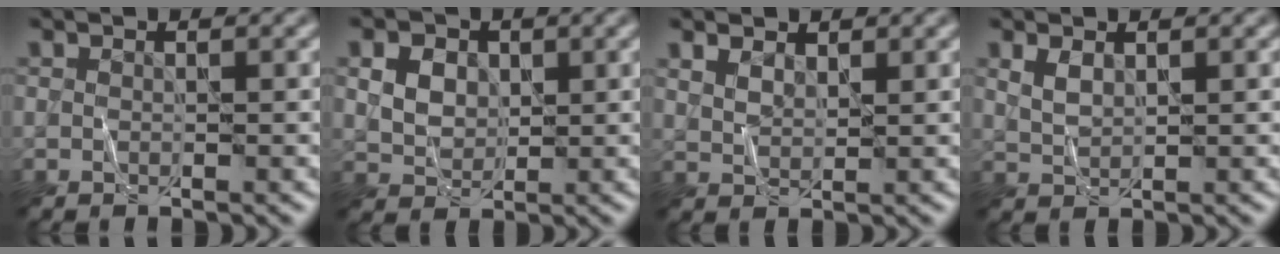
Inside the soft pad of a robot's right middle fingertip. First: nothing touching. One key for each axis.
{"total": 4.7, "fx": 1.8, "fy": 3.5, "fz": 2.5, "tx": -0.059, "ty": 0.012, "tz": 0.029}
{"total": 1.8, "fx": 1.3, "fy": 0.9, "fz": 0.9, "tx": -0.023, "ty": 0.000, "tz": 0.030}
{"total": 1.6, "fx": 0.9, "fy": 0.8, "fz": 1.0, "tx": -0.027, "ty": 0.001, "tz": 0.025}